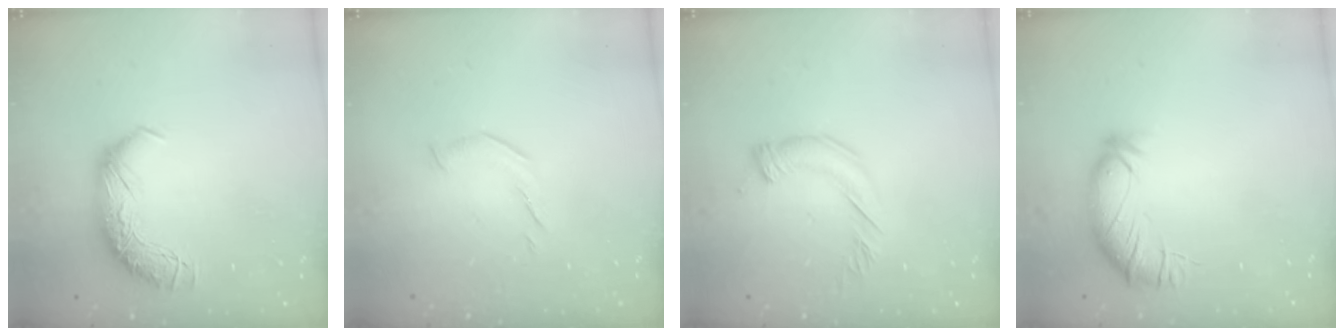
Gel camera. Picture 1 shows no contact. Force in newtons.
{"total": 5.5, "press": 5.4, "slide": 0.9}
{"total": 3.6, "press": 3.5, "slide": 0.8}
{"total": 3.2, "press": 2.5, "slide": 1.9}